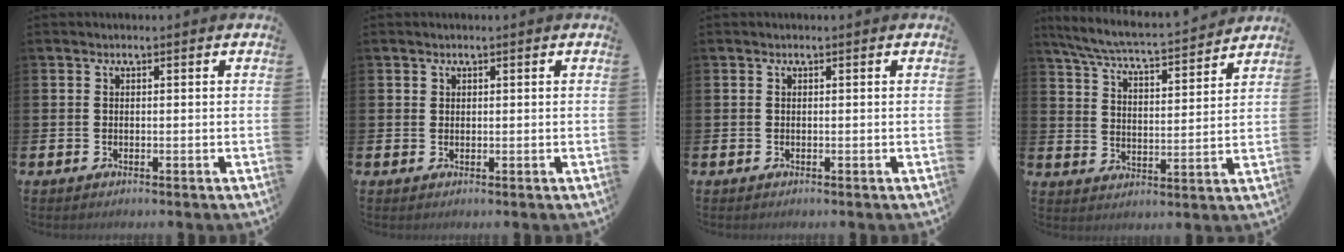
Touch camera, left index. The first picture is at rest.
{"total": 0.8, "force": [0.6, 0.5, 0.0], "torque": [0.009, -0.001, 0.010]}
{"total": 0.0}
{"total": 6.3, "force": [6.0, 0.3, 2.0], "torque": [-0.069, -0.047, 0.101]}